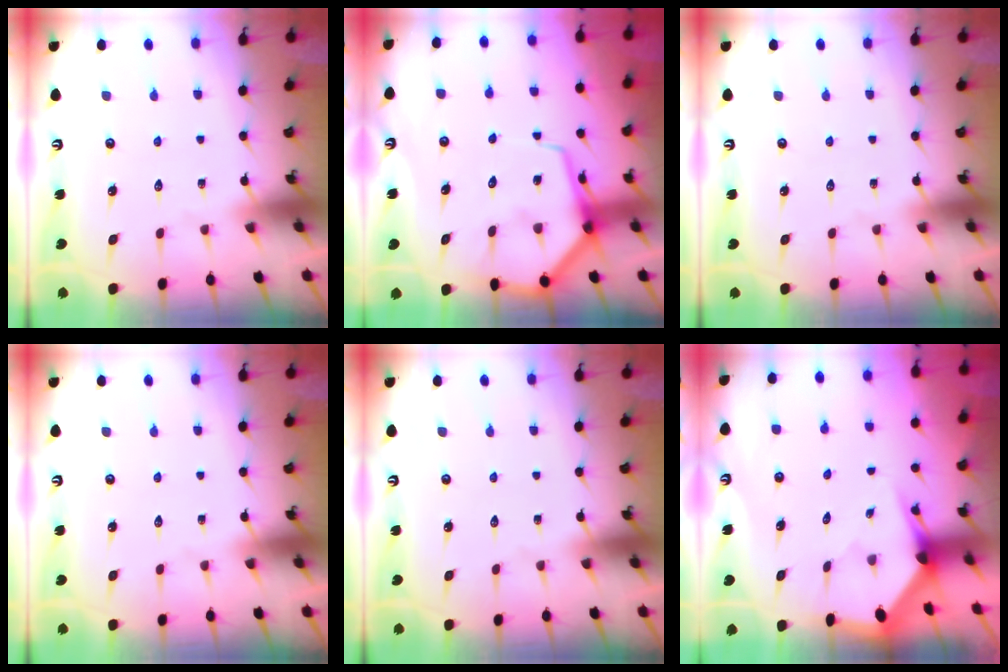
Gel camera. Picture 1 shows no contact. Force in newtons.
{"total": 8.3, "press": 8.3, "slide": 0.9}
{"total": 0.0}
{"total": 0.0}
{"total": 0.0}
{"total": 3.1, "press": 3.1, "slide": 0.2}